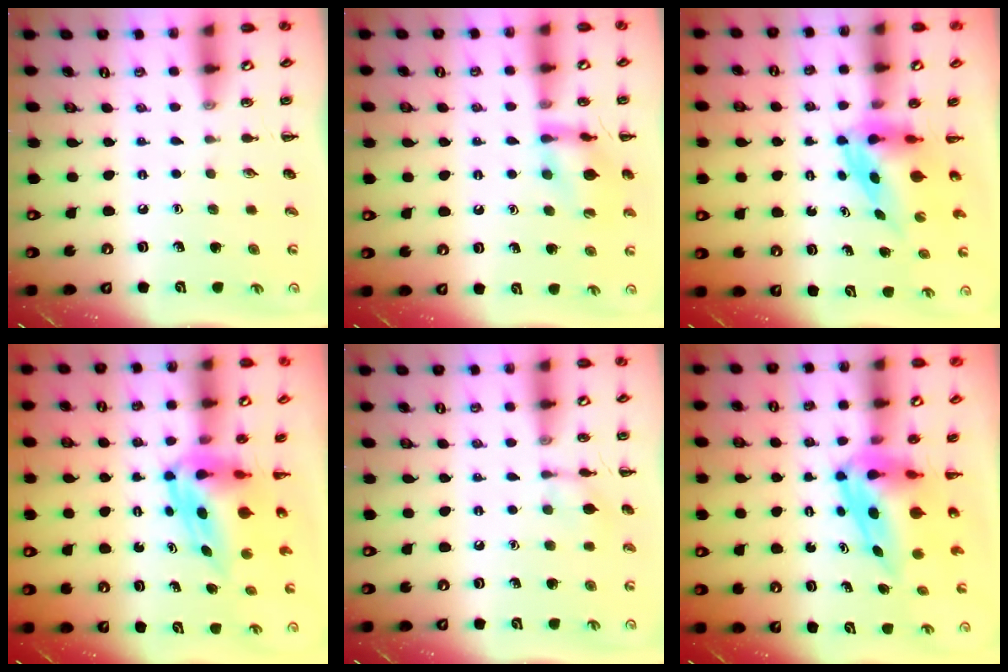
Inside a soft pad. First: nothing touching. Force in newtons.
{"total": 14.4, "press": 14.3, "slide": 2.2}
{"total": 3.9, "press": 3.8, "slide": 1.0}
{"total": 7.2, "press": 7.0, "slide": 1.9}
{"total": 7.2, "press": 7.1, "slide": 1.4}
{"total": 8.4, "press": 8.0, "slide": 2.5}